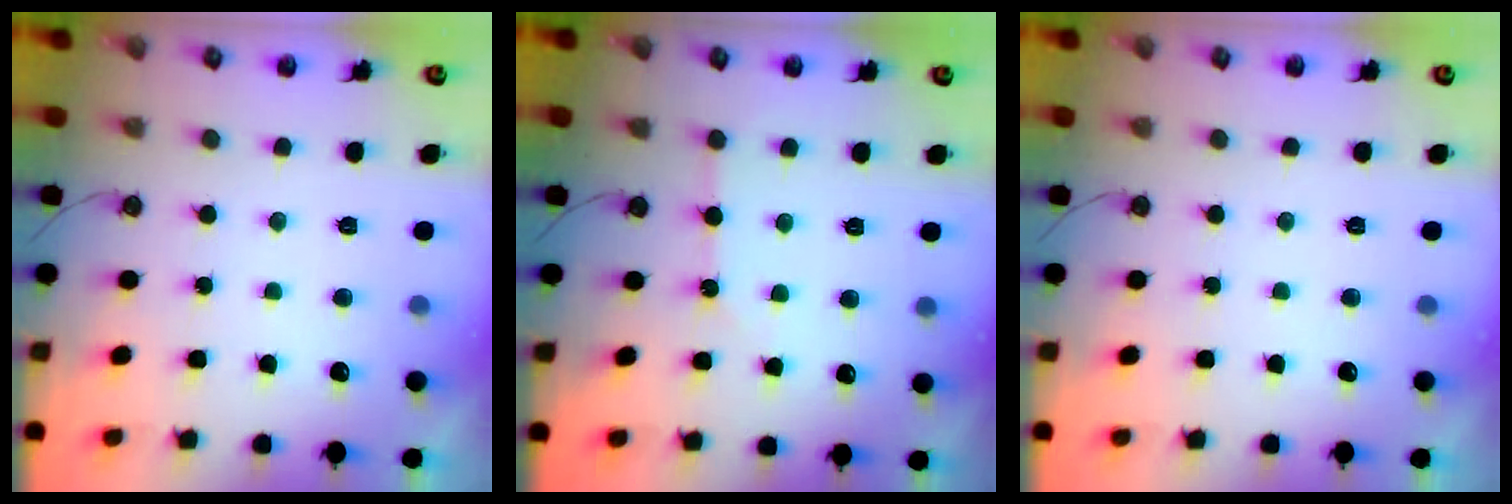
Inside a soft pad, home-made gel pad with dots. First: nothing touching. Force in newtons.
{"total": 3.2, "press": 3.2, "slide": 0.5}
{"total": 0.0}